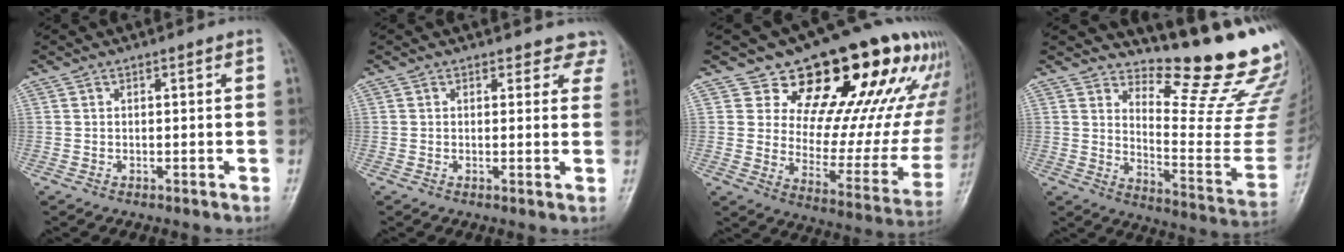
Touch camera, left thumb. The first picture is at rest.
{"total": 4.7, "force": [4.1, 2.4, -0.1], "torque": [0.047, -0.017, 0.018]}
{"total": 24.4, "force": [16.1, 11.3, 14.4], "torque": [-0.141, -0.082, 0.224]}
{"total": 19.1, "force": [16.0, 3.1, 10.0], "torque": [-0.108, -0.174, 0.221]}